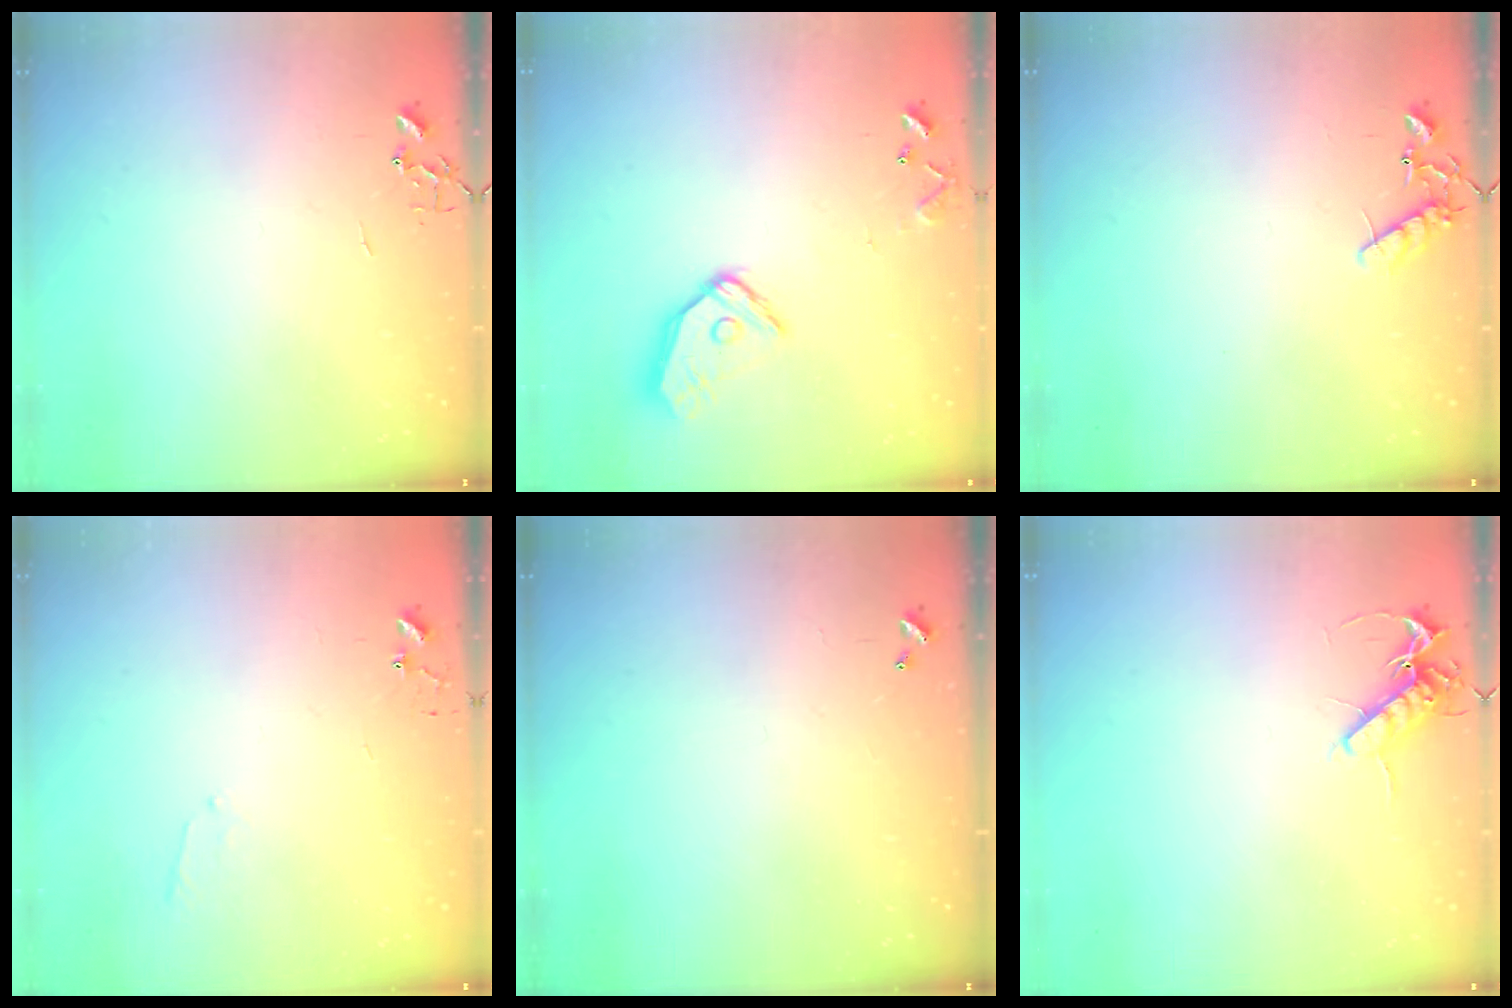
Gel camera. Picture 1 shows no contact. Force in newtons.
{"total": 12.2, "press": 12.2, "slide": 1.1}
{"total": 8.1, "press": 8.1, "slide": 0.3}
{"total": 5.1, "press": 5.1, "slide": 0.5}
{"total": 0.0}
{"total": 9.3, "press": 9.2, "slide": 1.3}